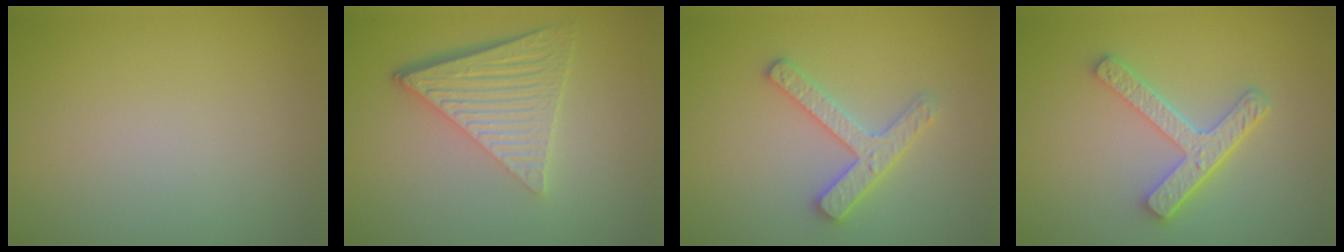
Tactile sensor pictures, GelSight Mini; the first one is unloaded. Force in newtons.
{"total": 5.8, "press": 4.2, "slide": 4.0}
{"total": 3.4, "press": 3.3, "slide": 0.6}
{"total": 4.3, "press": 3.3, "slide": 2.7}